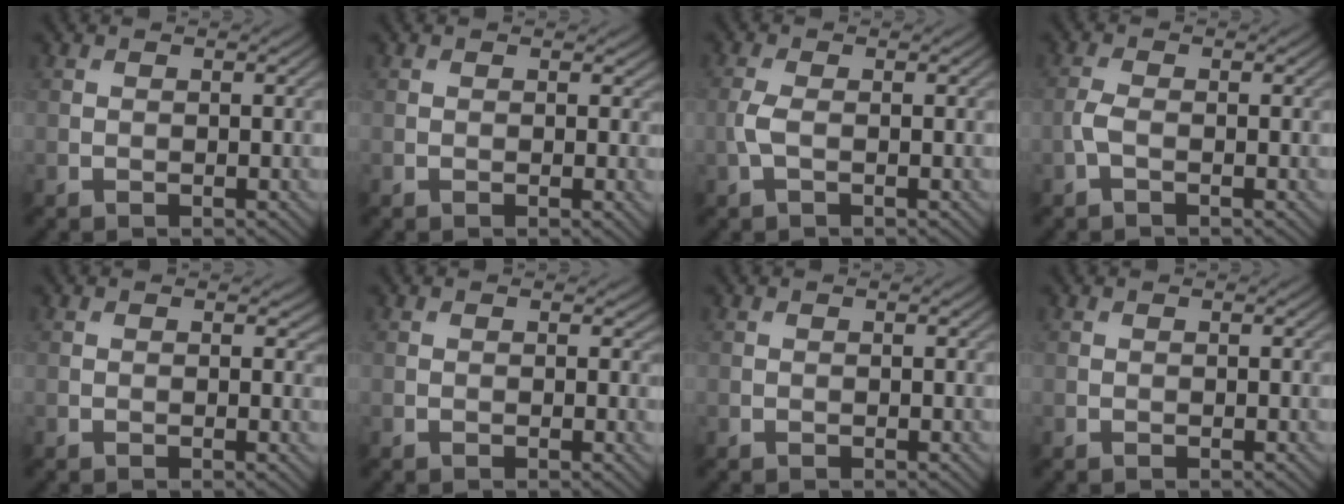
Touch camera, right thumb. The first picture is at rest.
{"total": 1.2, "force": [0.3, 0.7, 0.9], "torque": [-0.011, -0.003, 0.003]}
{"total": 2.3, "force": [-0.5, 0.9, 2.0], "torque": [-0.061, 0.003, -0.013]}
{"total": 1.9, "force": [-0.7, 0.7, 1.6], "torque": [-0.048, 0.004, -0.020]}
{"total": 1.3, "force": [0.3, 0.7, 1.0], "torque": [-0.012, -0.003, 0.004]}
{"total": 1.1, "force": [0.2, 0.6, 0.9], "torque": [-0.010, -0.002, 0.002]}
{"total": 0.0}
{"total": 0.0}